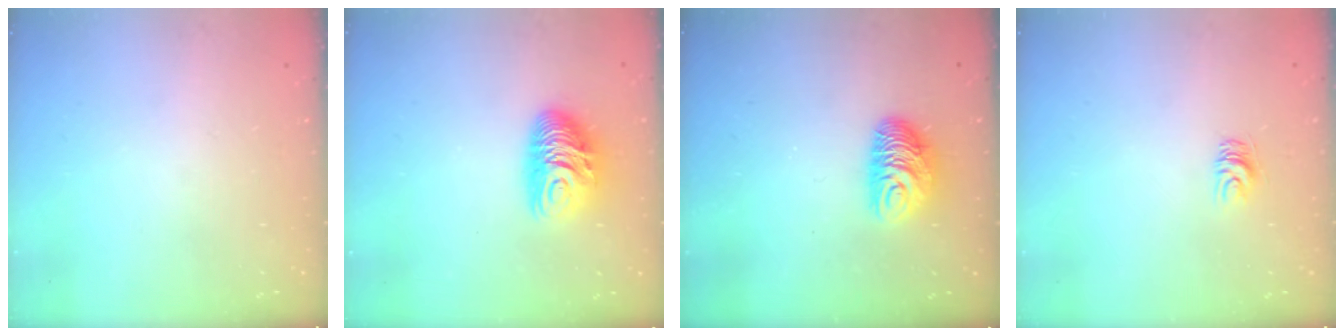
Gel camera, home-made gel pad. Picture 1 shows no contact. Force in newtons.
{"total": 10.2, "press": 10.2, "slide": 0.9}
{"total": 9.3, "press": 9.2, "slide": 0.6}
{"total": 5.0, "press": 4.9, "slide": 0.4}